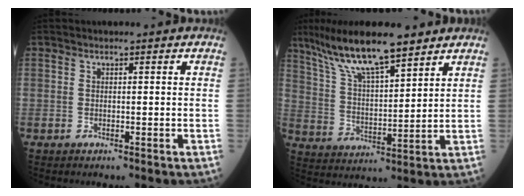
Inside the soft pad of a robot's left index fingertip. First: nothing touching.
{"total": 13.3, "force": [10.3, 2.0, 8.2], "torque": [-0.150, 0.013, 0.191]}